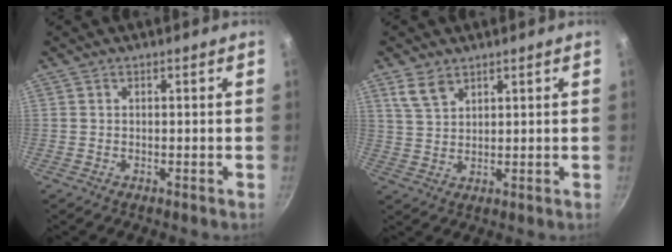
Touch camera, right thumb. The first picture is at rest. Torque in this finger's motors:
{"motor_torque": [1.15, 2.00, 0.34, 0.01, 0.20]}